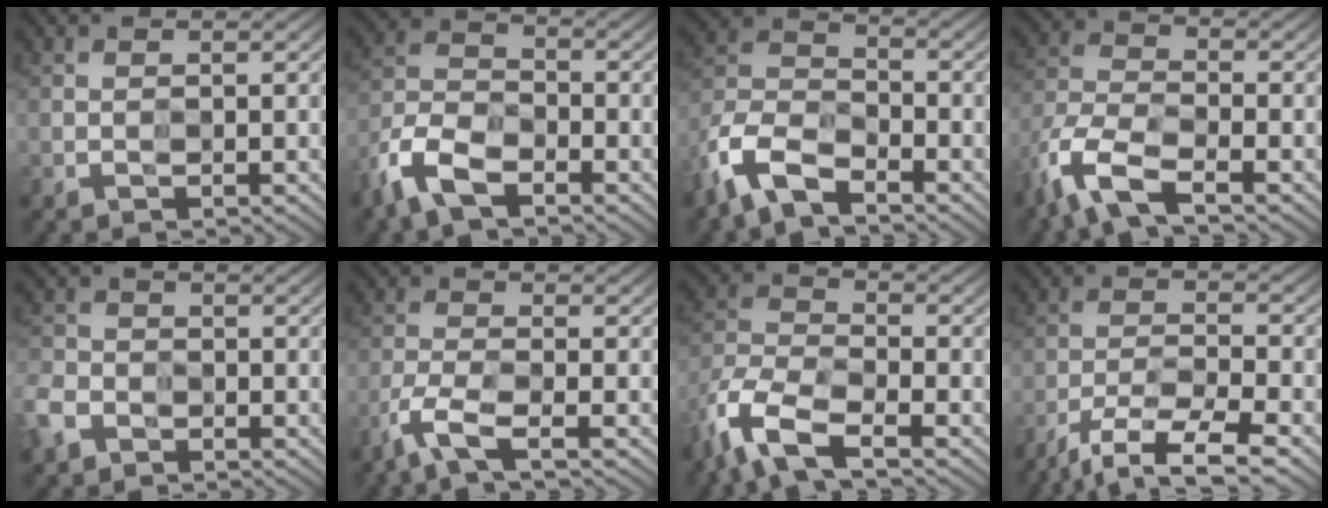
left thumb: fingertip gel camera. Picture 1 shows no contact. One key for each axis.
{"total": 8.8, "fx": -6.3, "fy": 4.1, "fz": 4.7, "tx": -0.102, "ty": -0.010, "tz": -0.135}
{"total": 10.1, "fx": -7.2, "fy": 4.5, "fz": 5.5, "tx": -0.117, "ty": -0.011, "tz": -0.157}
{"total": 9.2, "fx": -6.7, "fy": 3.1, "fz": 5.6, "tx": -0.129, "ty": -0.014, "tz": -0.146}
{"total": 5.2, "fx": -3.5, "fy": 3.5, "fz": 1.6, "tx": -0.044, "ty": -0.009, "tz": -0.082}
{"total": 4.9, "fx": -4.0, "fy": 0.7, "fz": 2.8, "tx": -0.068, "ty": -0.005, "tz": -0.090}
{"total": 10.3, "fx": -7.3, "fy": 3.8, "fz": 6.1, "tx": -0.141, "ty": -0.013, "tz": -0.160}
{"total": 7.7, "fx": -6.8, "fy": 0.9, "fz": 3.5, "tx": -0.070, "ty": -0.006, "tz": -0.125}